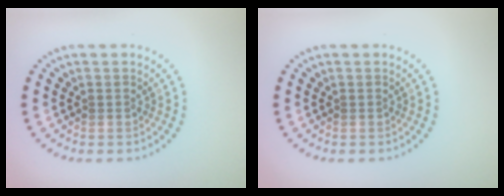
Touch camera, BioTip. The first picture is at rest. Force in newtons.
{"total": 0.0}